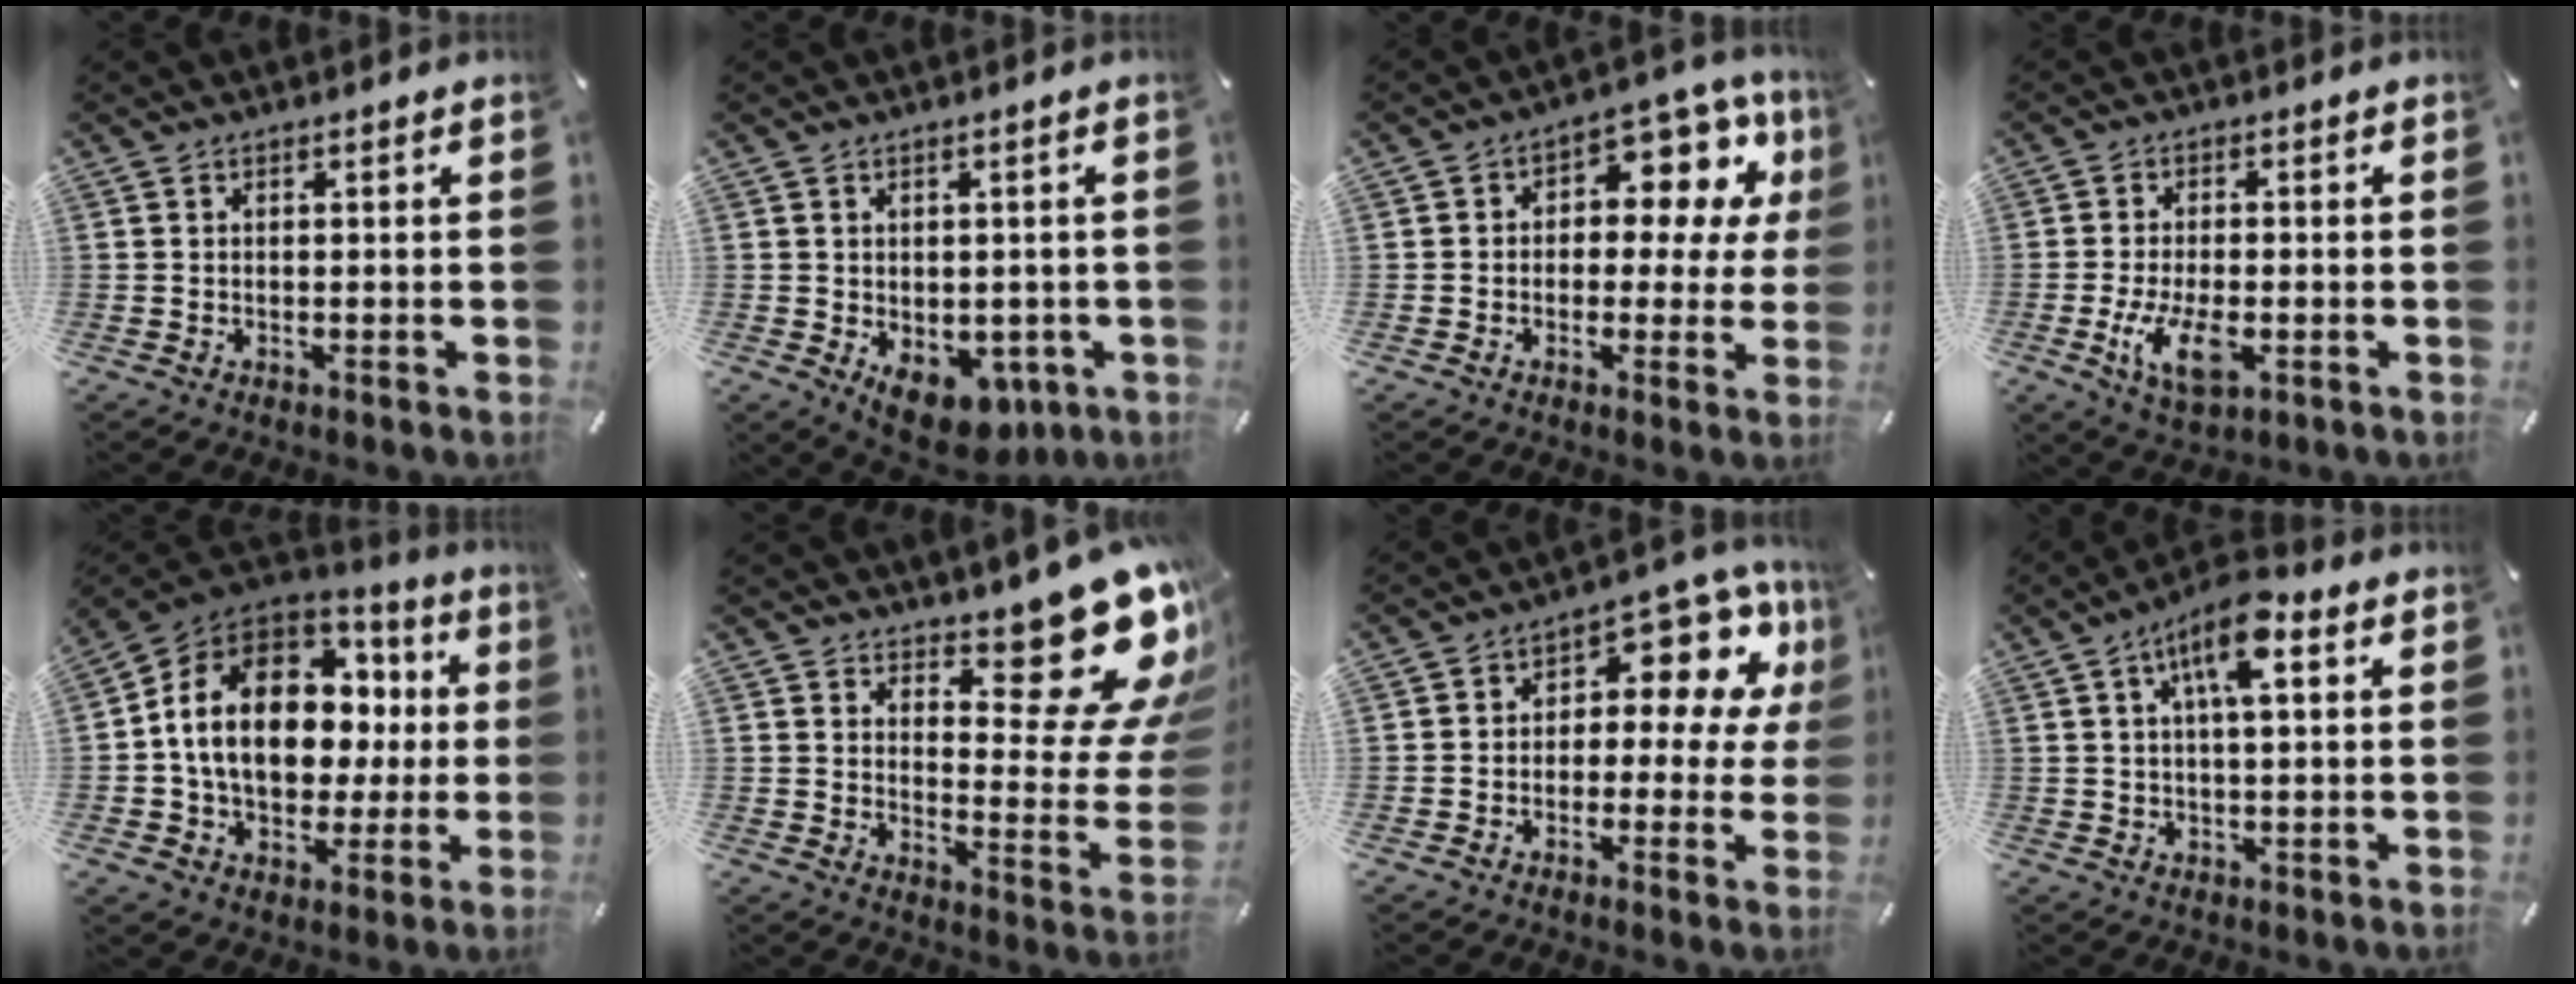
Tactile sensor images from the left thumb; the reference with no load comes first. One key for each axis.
{"total": 7.9, "fx": -3.1, "fy": 5.4, "fz": 4.8, "tx": -0.042, "ty": 0.011, "tz": -0.049}
{"total": 11.1, "fx": 3.9, "fy": 7.0, "fz": 7.8, "tx": -0.103, "ty": -0.028, "tz": 0.066}
{"total": 9.1, "fx": -2.5, "fy": 4.2, "fz": 7.6, "tx": -0.166, "ty": -0.013, "tz": -0.046}
{"total": 17.6, "fx": 2.0, "fy": 13.4, "fz": 11.2, "tx": -0.211, "ty": -0.001, "tz": 0.038}
{"total": 20.3, "fx": 13.1, "fy": 8.7, "fz": 12.9, "tx": -0.140, "ty": -0.117, "tz": 0.219}
{"total": 11.0, "fx": 4.6, "fy": 6.0, "fz": 8.0, "tx": -0.103, "ty": -0.036, "tz": 0.076}
{"total": 9.3, "fx": 3.7, "fy": 3.2, "fz": 8.0, "tx": -0.134, "ty": 0.001, "tz": 0.059}